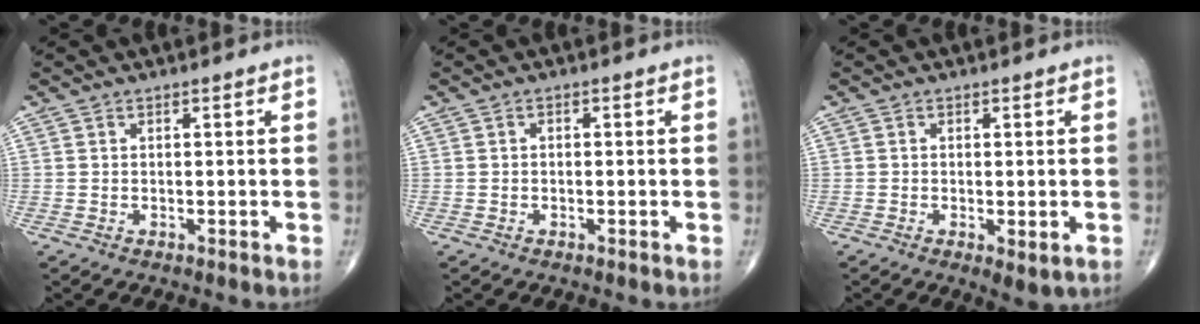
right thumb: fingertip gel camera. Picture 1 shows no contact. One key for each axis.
{"total": 0.6, "fx": -0.1, "fy": 0.5, "fz": 0.4, "tx": -0.006, "ty": 0.003, "tz": -0.005}
{"total": 3.4, "fx": -1.1, "fy": 1.3, "fz": 2.9, "tx": -0.046, "ty": -0.010, "tz": -0.014}